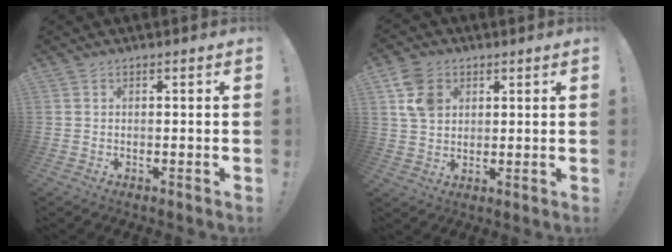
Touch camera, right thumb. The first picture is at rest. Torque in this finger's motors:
{"motor_torque": [0.70, 0.81, 0.72, 0.51, 0.13]}